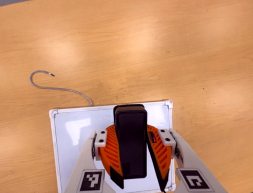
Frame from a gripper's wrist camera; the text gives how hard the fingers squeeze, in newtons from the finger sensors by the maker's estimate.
{"total": 11.1, "left": 10.8, "right": 11.3}